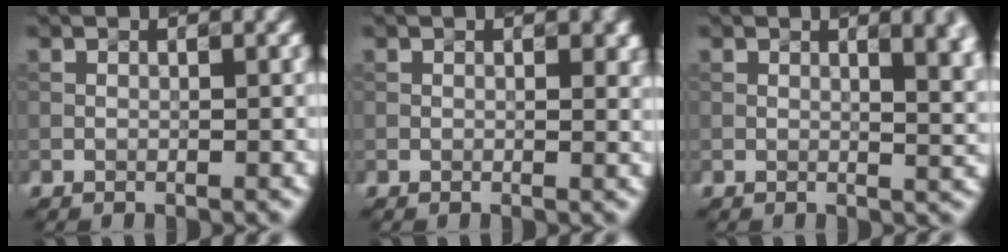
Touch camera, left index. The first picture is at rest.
{"total": 2.0, "force": [0.7, 0.8, 1.6], "torque": [-0.014, 0.003, 0.013]}
{"total": 6.7, "force": [2.2, 3.0, 5.6], "torque": [-0.021, 0.015, 0.031]}